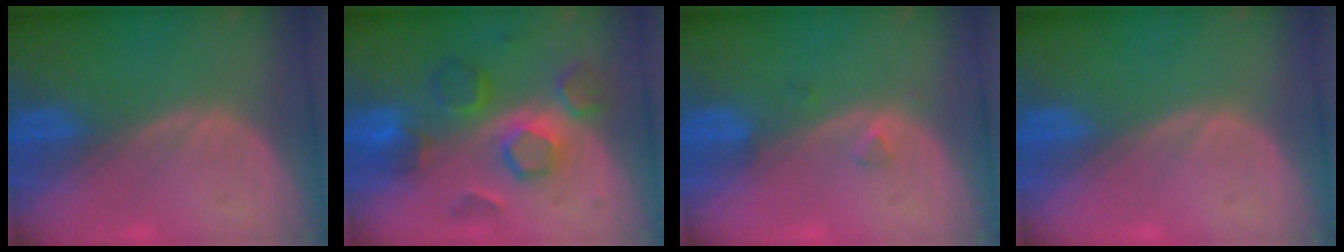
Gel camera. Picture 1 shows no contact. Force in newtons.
{"total": 8.3, "press": 8.1, "slide": 2.0}
{"total": 1.2, "press": 1.2, "slide": 0.1}
{"total": 0.0}